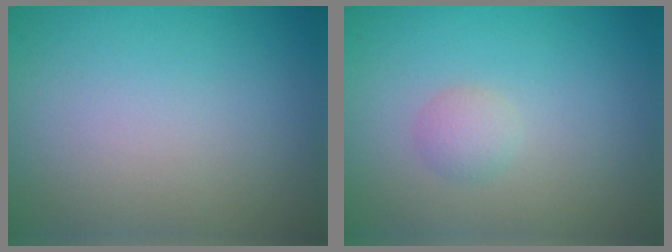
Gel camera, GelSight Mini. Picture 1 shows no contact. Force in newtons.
{"total": 1.3, "press": 1.3, "slide": 0.1}